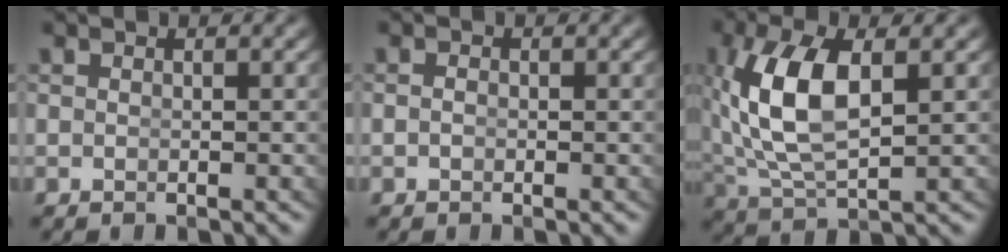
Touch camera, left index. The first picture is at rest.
{"total": 0.5, "force": [-0.5, 0.0, 0.3], "torque": [-0.006, -0.010, -0.005]}
{"total": 6.5, "force": [0.8, 2.9, 5.8], "torque": [-0.138, -0.017, 0.033]}